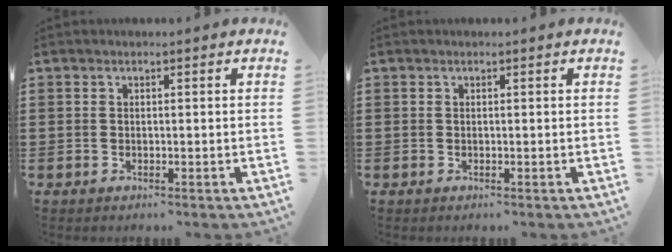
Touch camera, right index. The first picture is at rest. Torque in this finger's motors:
{"motor_torque": [0.34, 1.54, 0.00, -0.01]}